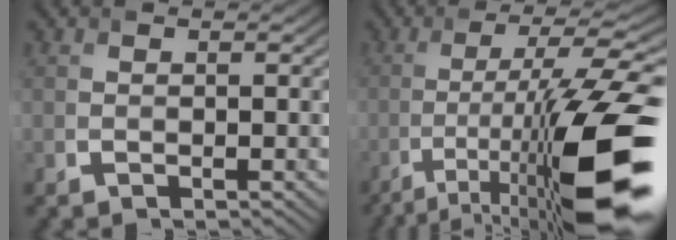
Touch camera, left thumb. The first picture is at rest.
{"total": 16.3, "force": [-7.1, 3.5, 14.2], "torque": [-0.223, 0.004, -0.115]}